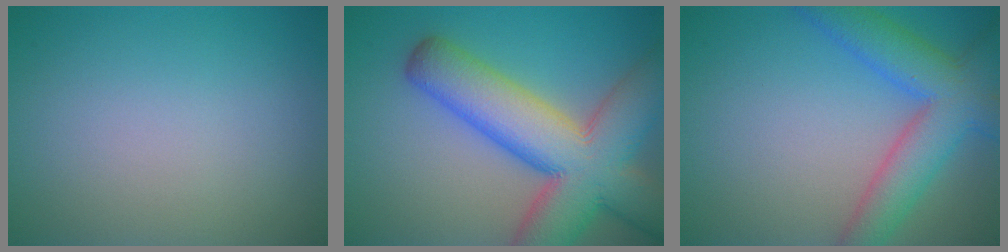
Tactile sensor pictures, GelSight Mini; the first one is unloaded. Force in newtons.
{"total": 12.5, "press": 12.5, "slide": 0.6}
{"total": 7.0, "press": 7.0, "slide": 0.4}